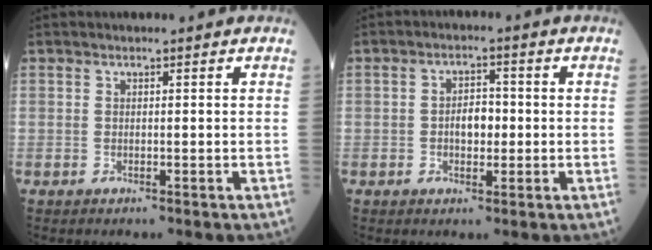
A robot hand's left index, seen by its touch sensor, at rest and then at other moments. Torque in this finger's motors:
{"motor_torque": [0.31, -0.26, 0.09, 0.02]}